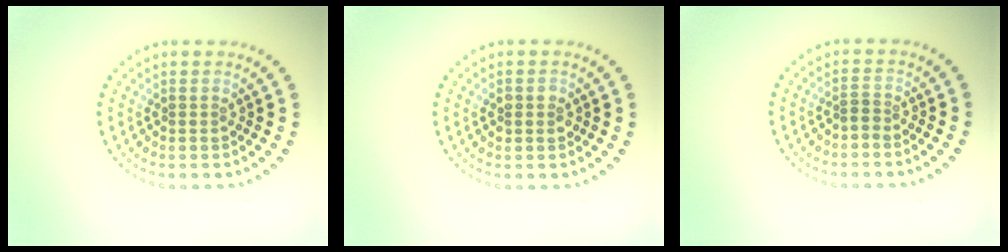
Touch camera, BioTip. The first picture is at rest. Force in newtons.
{"total": 1.3, "press": 1.3, "slide": 0.1}
{"total": 0.7, "press": 0.3, "slide": 0.6}